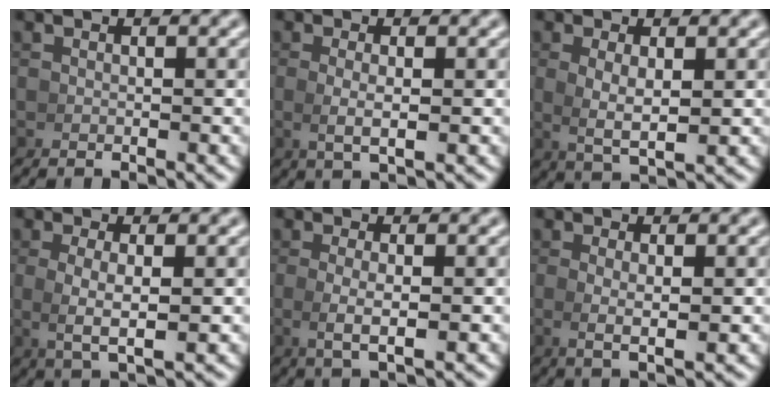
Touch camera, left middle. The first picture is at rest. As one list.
[{"total": 2.1, "force": [0.1, 0.4, 2.0], "torque": [-0.043, -0.007, 0.009]}, {"total": 3.4, "force": [0.6, 1.2, 3.2], "torque": [-0.059, -0.008, 0.020]}, {"total": 3.7, "force": [0.4, 1.1, 3.5], "torque": [-0.072, -0.009, 0.017]}, {"total": 2.7, "force": [-0.1, 0.7, 2.6], "torque": [-0.056, -0.008, 0.006]}, {"total": 2.2, "force": [0.2, 0.4, 2.1], "torque": [-0.045, -0.011, 0.012]}]